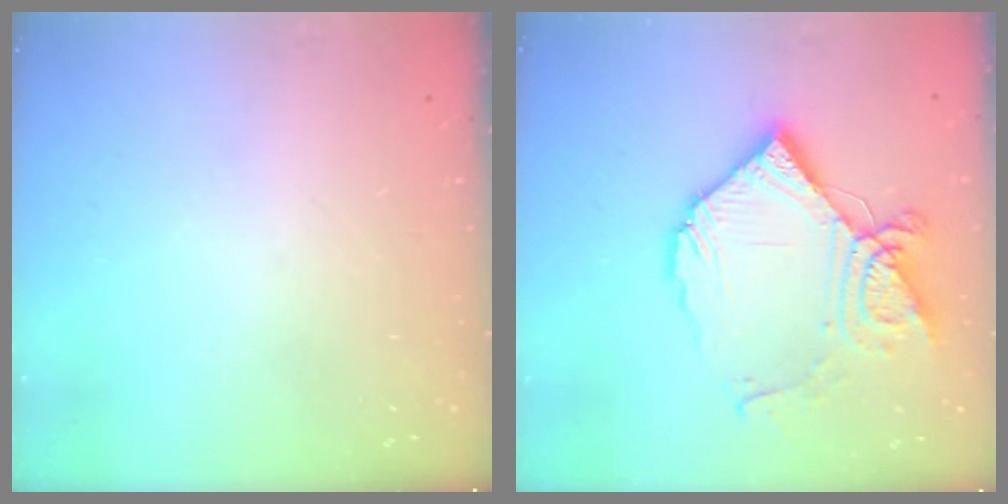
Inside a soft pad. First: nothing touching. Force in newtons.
{"total": 17.5, "press": 17.4, "slide": 2.0}